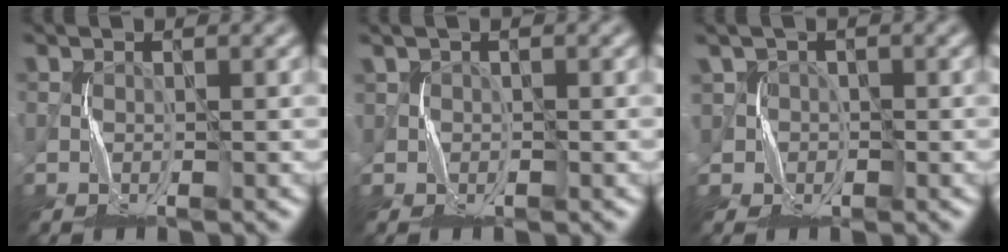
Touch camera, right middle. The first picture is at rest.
{"total": 1.4, "force": [0.6, 1.2, 0.1], "torque": [-0.002, 0.002, 0.010]}
{"total": 2.5, "force": [0.8, 2.4, 0.1], "torque": [-0.014, 0.000, 0.018]}